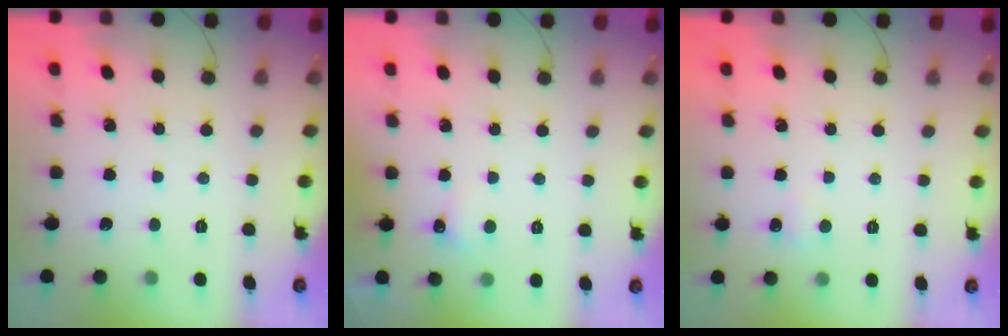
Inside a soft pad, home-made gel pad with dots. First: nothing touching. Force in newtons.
{"total": 3.9, "press": 3.8, "slide": 1.1}
{"total": 4.2, "press": 4.0, "slide": 1.2}